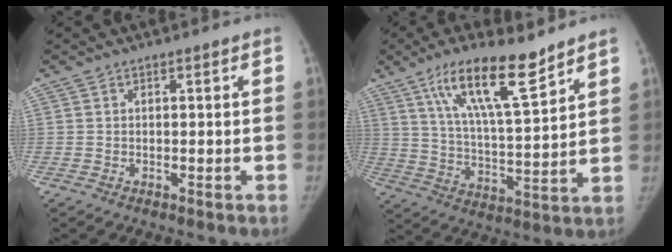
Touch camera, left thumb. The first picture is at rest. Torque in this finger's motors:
{"motor_torque": [0.77, -0.27, 1.73, -1.02, 0.48]}